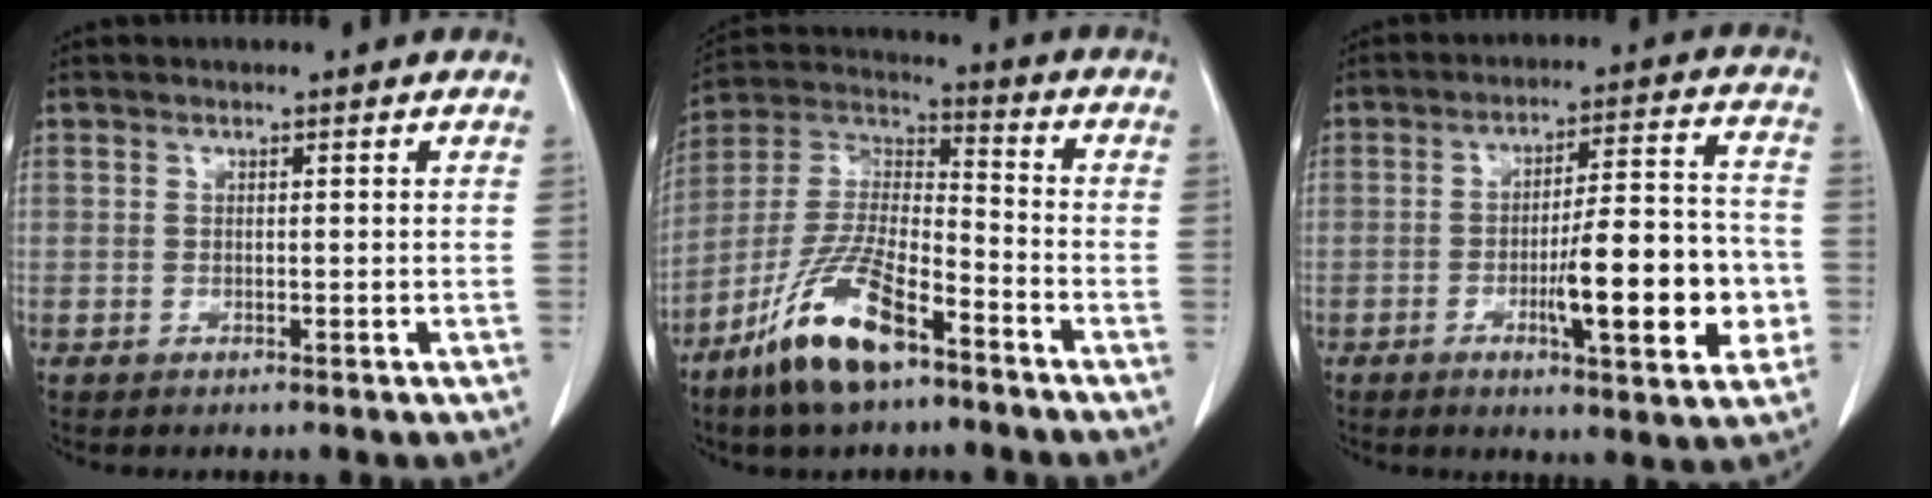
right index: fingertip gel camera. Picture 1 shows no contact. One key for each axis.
{"total": 14.7, "fx": -9.1, "fy": 4.1, "fz": 10.7, "tx": -0.224, "ty": -0.009, "tz": -0.173}
{"total": 14.6, "fx": -3.8, "fy": 2.6, "fz": 13.8, "tx": -0.204, "ty": 0.009, "tz": -0.056}